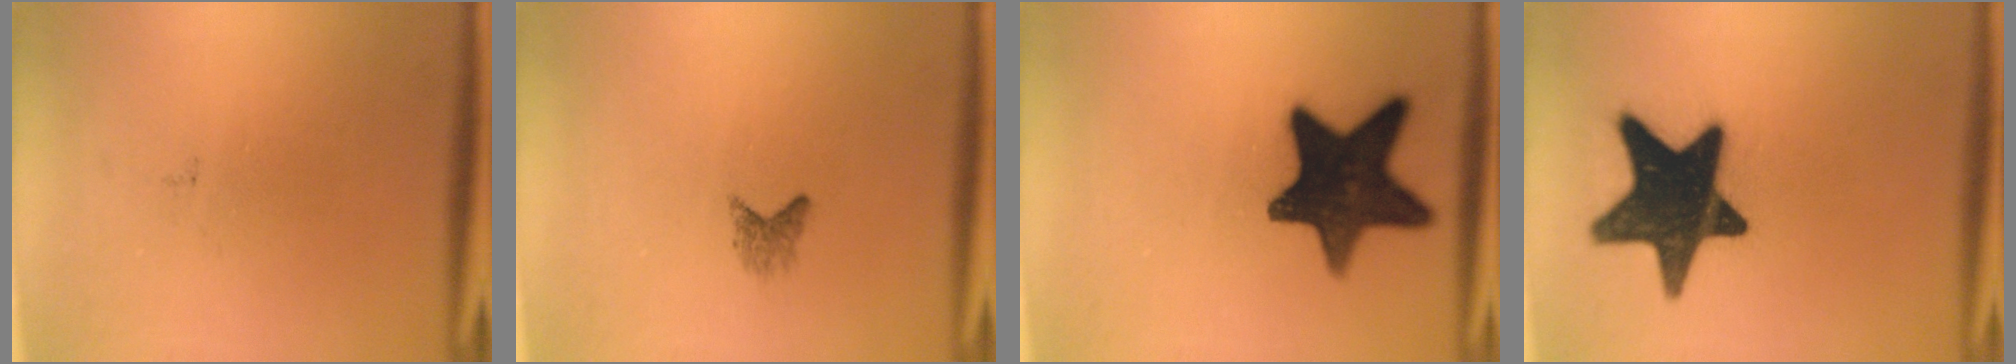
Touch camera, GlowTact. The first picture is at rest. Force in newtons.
{"total": 1.4}
{"total": 15.9}
{"total": 18.8}